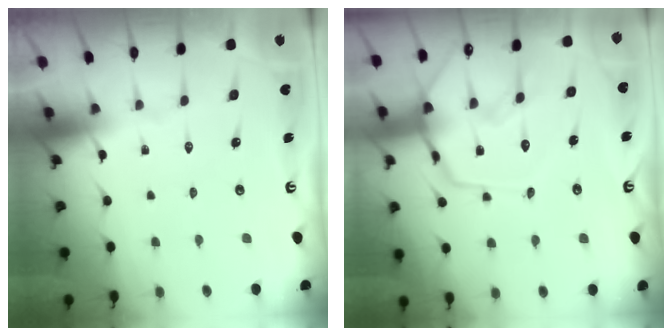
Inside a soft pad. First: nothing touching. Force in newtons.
{"total": 14.7, "press": 14.6, "slide": 1.4}